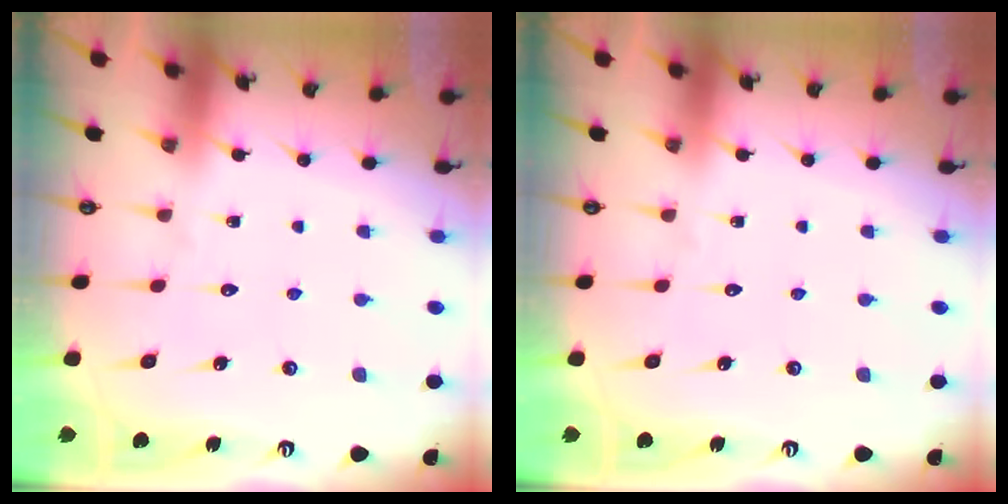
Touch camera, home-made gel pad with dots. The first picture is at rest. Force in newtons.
{"total": 0.0}